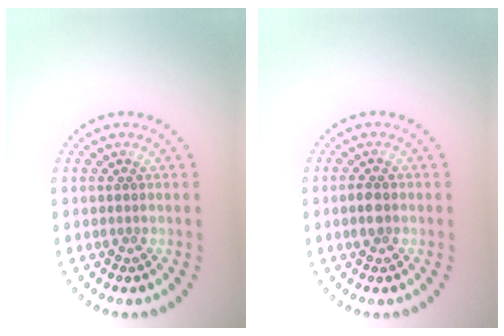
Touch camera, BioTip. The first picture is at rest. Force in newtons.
{"total": 1.4, "press": 1.4, "slide": 0.2}